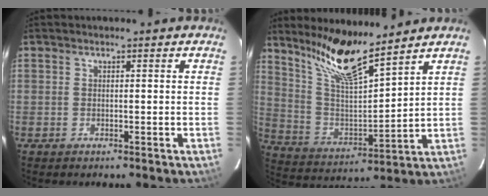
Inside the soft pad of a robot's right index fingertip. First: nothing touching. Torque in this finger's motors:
{"motor_torque": [0.12, 0.59, 0.37, 0.13]}